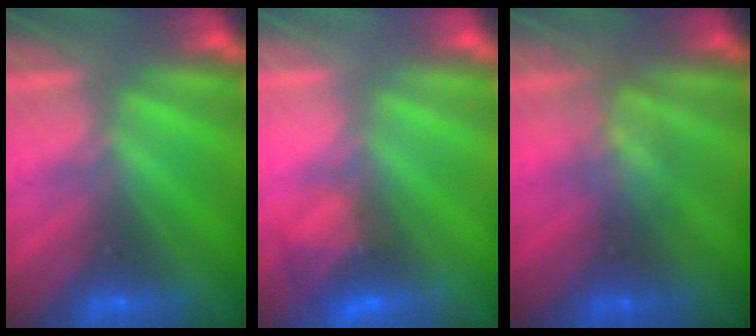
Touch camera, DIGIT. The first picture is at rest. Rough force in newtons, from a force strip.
{"total": 2.6}
{"total": 2.7}